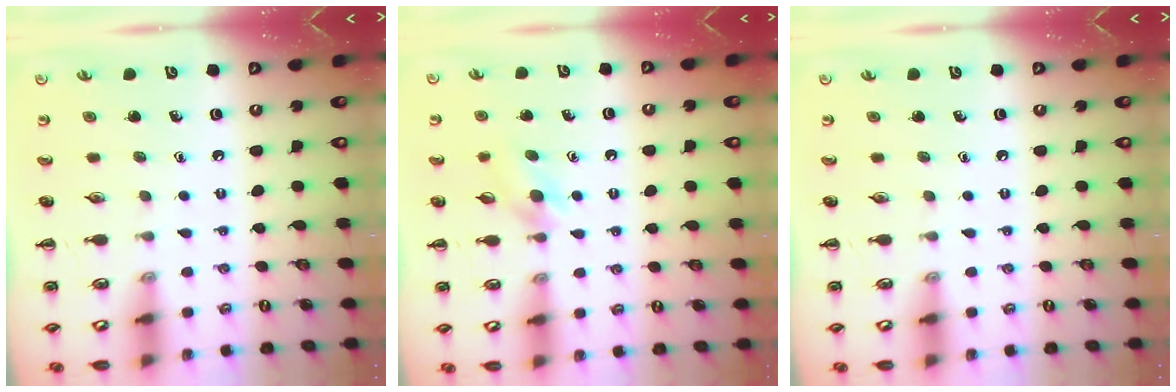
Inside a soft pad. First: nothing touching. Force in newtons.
{"total": 5.5, "press": 5.0, "slide": 2.2}
{"total": 0.0}